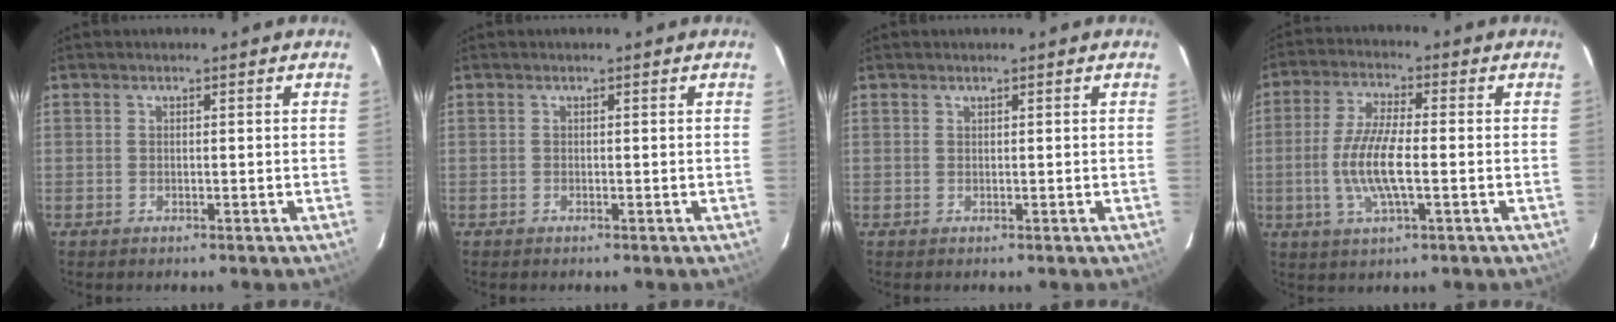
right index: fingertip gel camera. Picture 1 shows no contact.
{"total": 0.0}
{"total": 0.0}
{"total": 9.5, "force": [-1.6, 2.2, 9.1], "torque": [-0.186, -0.004, -0.036]}